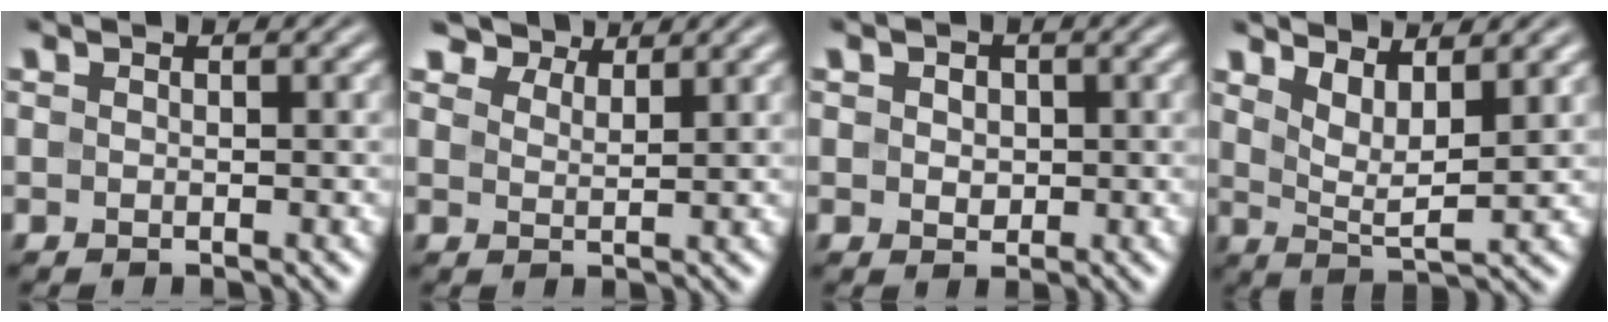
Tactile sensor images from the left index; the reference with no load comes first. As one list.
[{"total": 4.4, "force": [4.1, 1.1, 1.1], "torque": [-0.027, -0.004, 0.077]}, {"total": 1.9, "force": [0.4, 1.5, 1.0], "torque": [-0.012, 0.010, 0.002]}, {"total": 4.1, "force": [2.5, 1.1, 3.1], "torque": [-0.062, -0.011, 0.051]}]